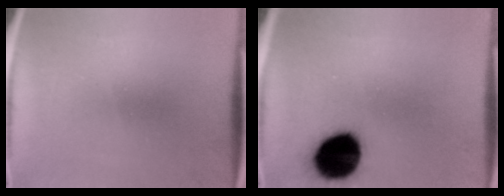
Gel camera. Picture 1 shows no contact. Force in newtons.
{"total": 17.2}